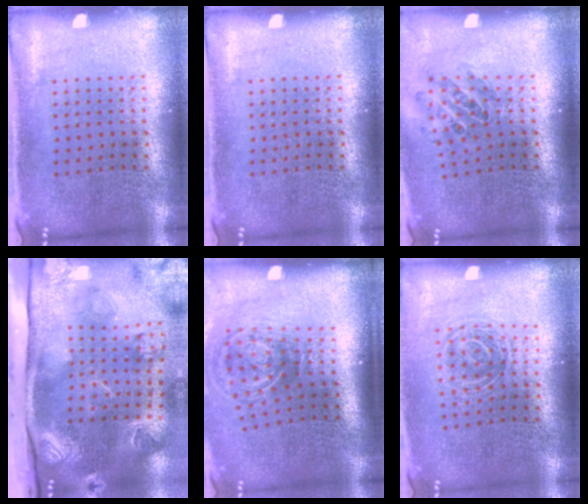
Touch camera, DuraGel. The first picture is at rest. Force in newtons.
{"total": 0.0}
{"total": 0.9, "press": 0.8, "slide": 0.1}
{"total": 4.3, "press": 3.2, "slide": 2.8}
{"total": 2.0, "press": 1.2, "slide": 1.6}
{"total": 1.2, "press": 1.0, "slide": 0.7}